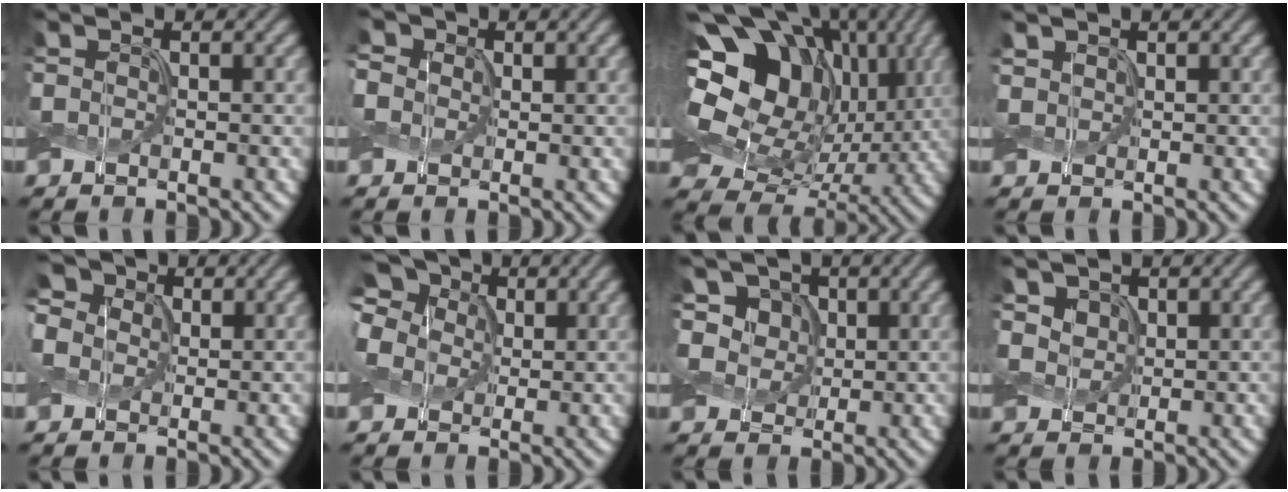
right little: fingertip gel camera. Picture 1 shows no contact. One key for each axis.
{"total": 5.1, "fx": 2.2, "fy": 4.0, "fz": 2.4, "tx": -0.066, "ty": 0.021, "tz": 0.012}
{"total": 19.3, "fx": 5.1, "fy": 14.5, "fz": 11.7, "tx": -0.251, "ty": 0.042, "tz": 0.100}
{"total": 0.9, "fx": 0.7, "fy": 0.5, "fz": 0.2, "tx": -0.007, "ty": 0.000, "tz": 0.014}
{"total": 7.7, "fx": 3.1, "fy": 5.9, "fz": 3.9, "tx": -0.083, "ty": 0.031, "tz": 0.023}
{"total": 10.0, "fx": 4.4, "fy": 7.2, "fz": 5.4, "tx": -0.106, "ty": 0.040, "tz": 0.043}
{"total": 5.9, "fx": 2.5, "fy": 4.6, "fz": 2.6, "tx": -0.061, "ty": 0.006, "tz": 0.035}
{"total": 2.1, "fx": 1.0, "fy": 1.6, "fz": 0.8, "tx": -0.026, "ty": -0.008, "tz": 0.028}